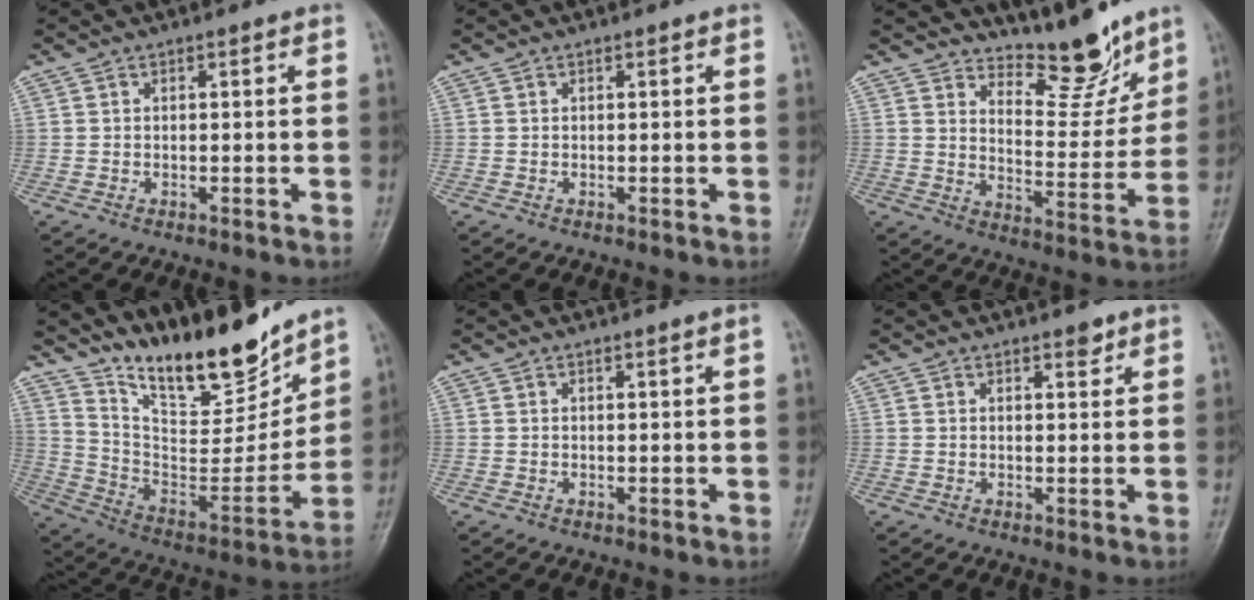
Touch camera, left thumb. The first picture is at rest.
{"total": 0.0}
{"total": 10.4, "force": [9.2, 3.2, 3.8], "torque": [-0.017, -0.076, 0.153]}
{"total": 19.9, "force": [16.6, 5.5, 9.5], "torque": [-0.107, -0.113, 0.293]}
{"total": 1.0, "force": [0.6, -0.3, 0.7], "torque": [-0.016, -0.007, 0.012]}
{"total": 2.0, "force": [1.5, 0.8, 1.0], "torque": [-0.004, -0.009, 0.021]}